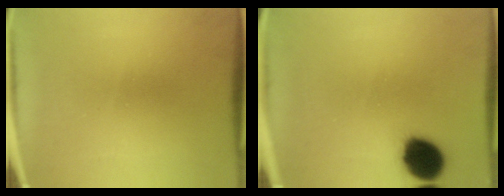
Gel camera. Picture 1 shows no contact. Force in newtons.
{"total": 11.0}